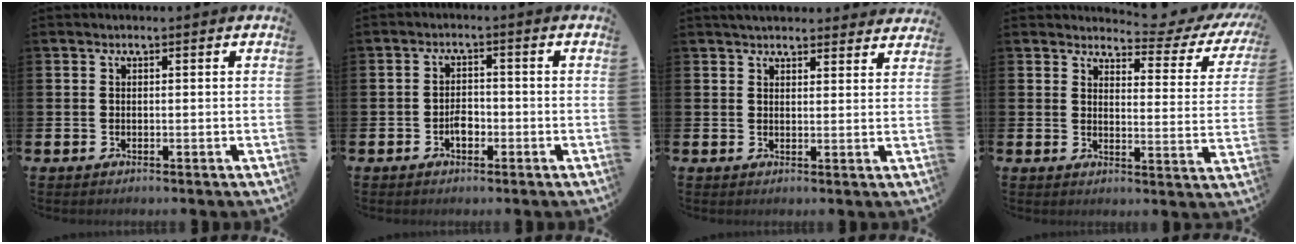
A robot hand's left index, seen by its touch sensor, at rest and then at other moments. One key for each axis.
{"total": 2.3, "fx": -0.9, "fy": 1.4, "fz": 1.6, "tx": -0.030, "ty": 0.004, "tz": -0.017}
{"total": 3.9, "fx": 3.8, "fy": 0.8, "fz": 0.6, "tx": -0.006, "ty": -0.018, "tz": 0.068}
{"total": 3.6, "fx": 3.1, "fy": 1.3, "fz": 1.2, "tx": -0.024, "ty": -0.027, "tz": 0.044}